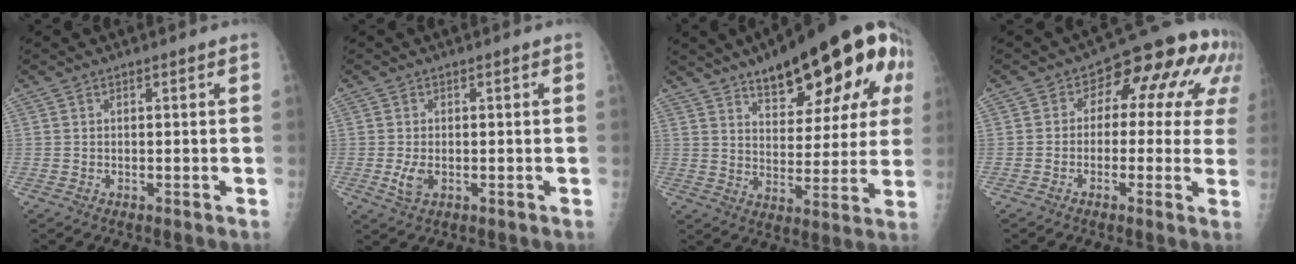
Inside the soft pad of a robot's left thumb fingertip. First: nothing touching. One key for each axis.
{"total": 3.0, "fx": -0.6, "fy": 1.7, "fz": 2.4, "tx": -0.053, "ty": -0.002, "tz": -0.010}
{"total": 23.2, "fx": 11.5, "fy": 8.8, "fz": 18.1, "tx": -0.220, "ty": -0.019, "tz": 0.163}
{"total": 14.0, "fx": 2.9, "fy": 8.4, "fz": 10.8, "tx": -0.076, "ty": 0.037, "tz": 0.022}